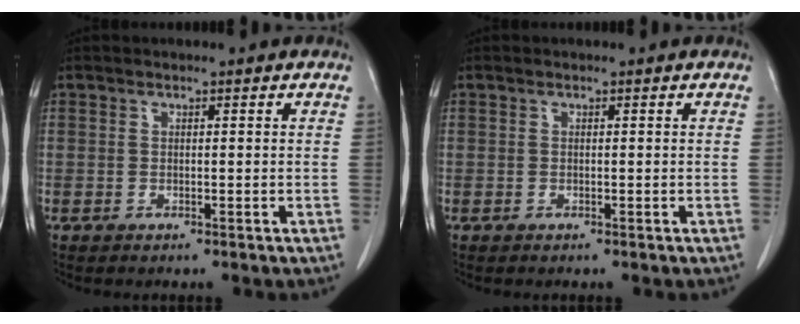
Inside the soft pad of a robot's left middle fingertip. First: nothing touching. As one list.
[{"total": 0.0}]